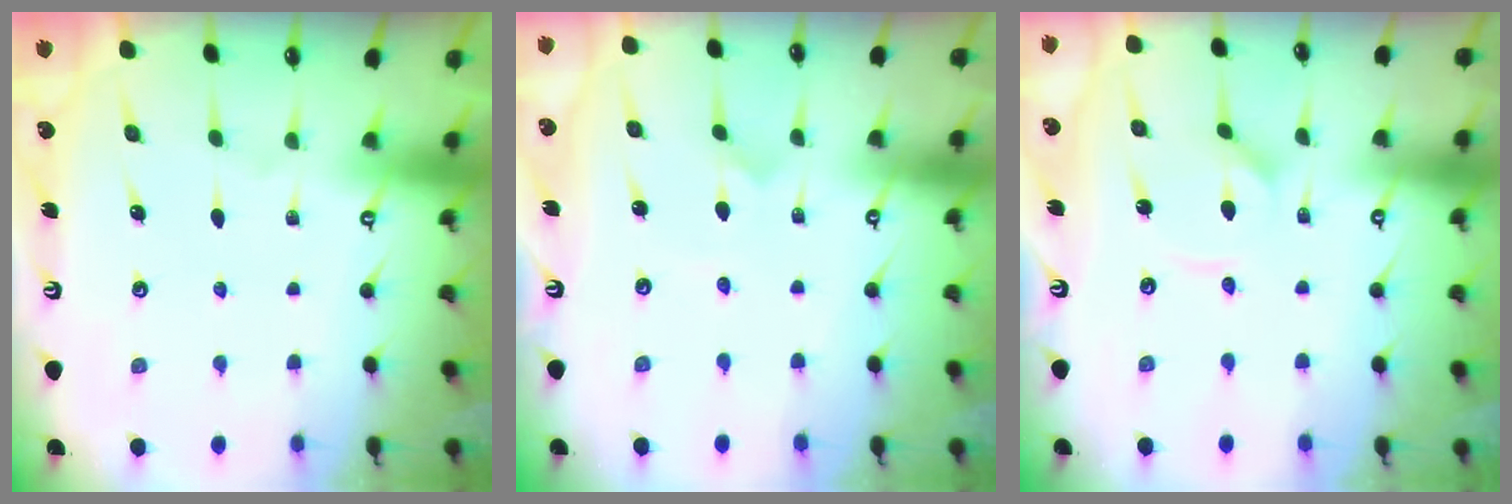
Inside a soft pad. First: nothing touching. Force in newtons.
{"total": 1.0, "press": 1.0, "slide": 0.0}
{"total": 1.8, "press": 1.8, "slide": 0.3}